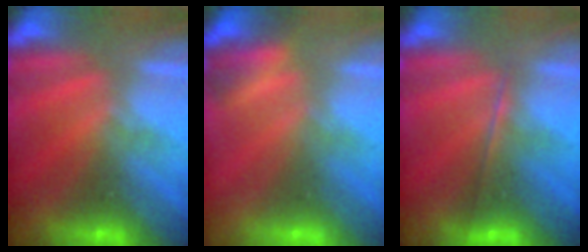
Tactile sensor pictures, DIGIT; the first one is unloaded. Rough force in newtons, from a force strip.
{"total": 2.7}
{"total": 1.8}